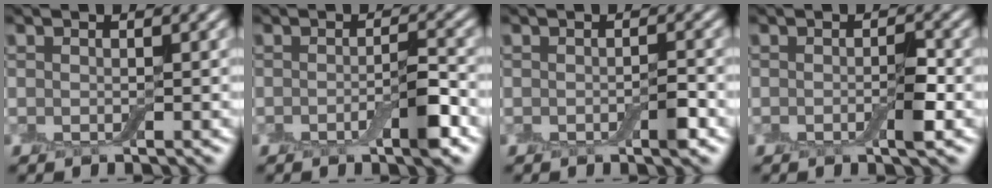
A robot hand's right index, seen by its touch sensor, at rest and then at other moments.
{"total": 2.9, "force": [-1.1, 0.5, 2.7], "torque": [-0.041, 0.001, -0.021]}
{"total": 1.4, "force": [-0.5, 0.2, 1.2], "torque": [-0.018, -0.002, -0.009]}
{"total": 1.8, "force": [-0.5, 0.3, 1.7], "torque": [-0.028, -0.002, -0.011]}